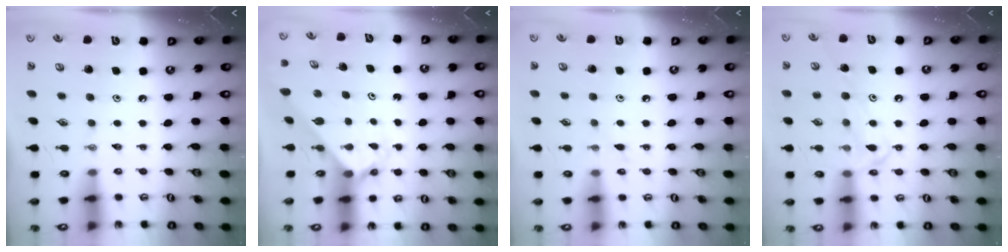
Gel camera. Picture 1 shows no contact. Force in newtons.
{"total": 2.1, "press": 2.1, "slide": 0.2}
{"total": 3.0, "press": 2.9, "slide": 0.4}
{"total": 11.8, "press": 11.8, "slide": 0.9}